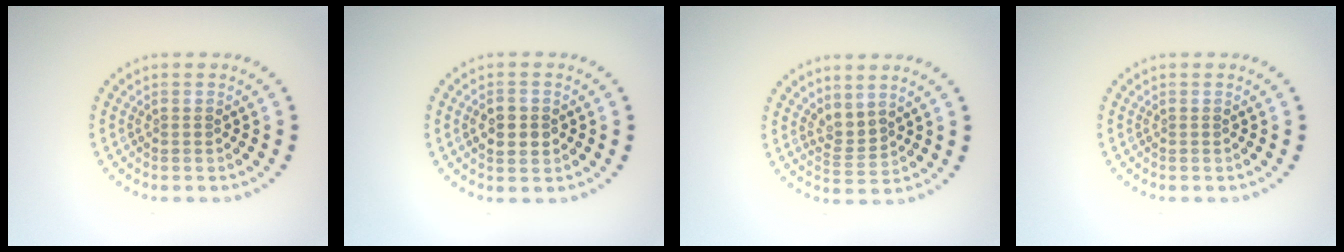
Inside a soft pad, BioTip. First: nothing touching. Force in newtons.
{"total": 2.2, "press": 2.2, "slide": 0.2}
{"total": 1.8, "press": 1.3, "slide": 1.3}
{"total": 0.0}